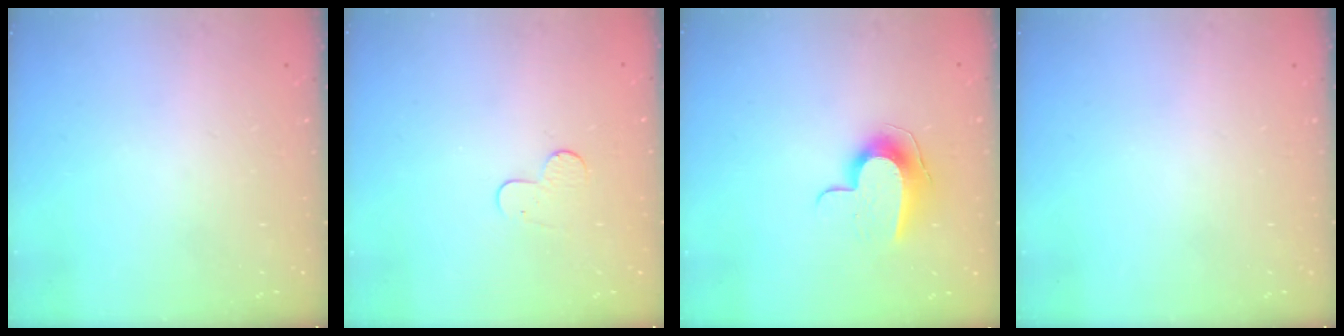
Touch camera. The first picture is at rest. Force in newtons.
{"total": 4.9, "press": 4.8, "slide": 0.5}
{"total": 9.6, "press": 9.6, "slide": 0.3}
{"total": 0.0}